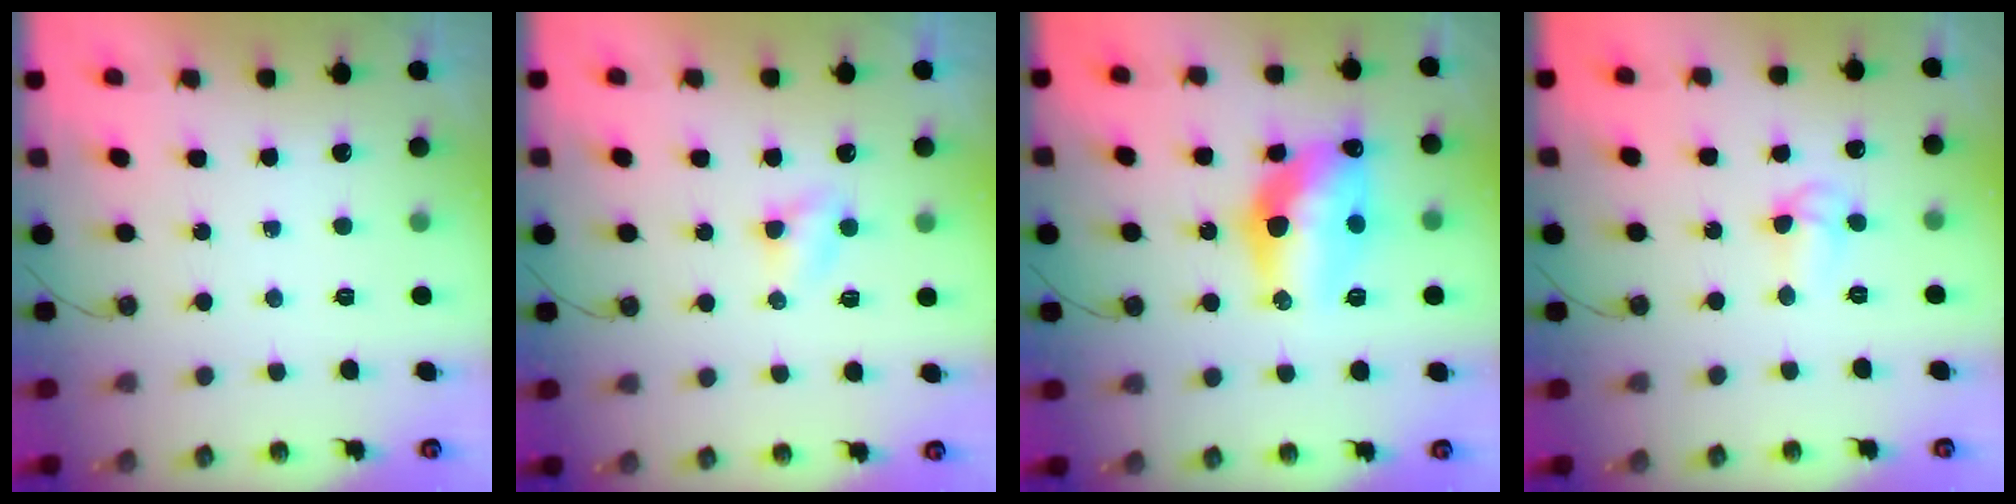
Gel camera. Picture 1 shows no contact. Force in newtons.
{"total": 2.9, "press": 2.9, "slide": 0.3}
{"total": 14.4, "press": 14.4, "slide": 1.3}
{"total": 5.0, "press": 4.9, "slide": 0.7}